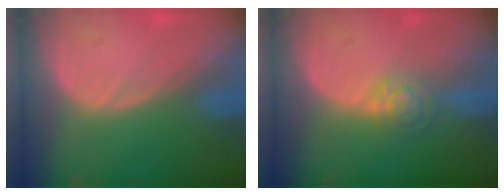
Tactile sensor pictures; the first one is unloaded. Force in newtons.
{"total": 4.0, "press": 3.7, "slide": 1.5}